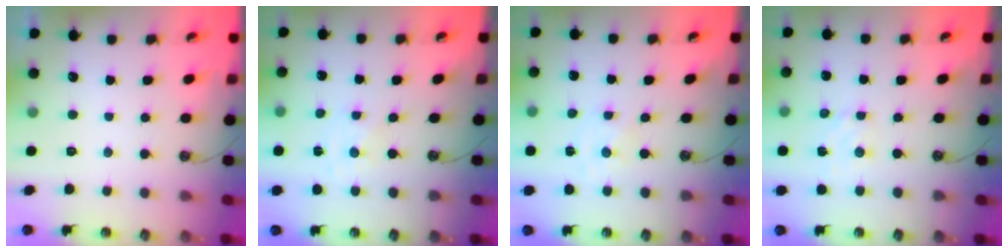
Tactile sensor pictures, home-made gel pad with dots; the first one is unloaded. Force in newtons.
{"total": 0.0}
{"total": 0.0}
{"total": 3.3, "press": 3.3, "slide": 0.3}